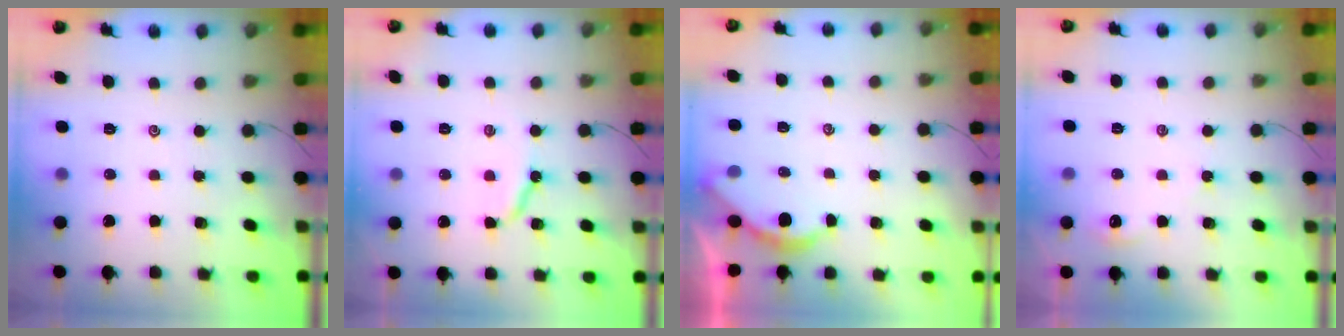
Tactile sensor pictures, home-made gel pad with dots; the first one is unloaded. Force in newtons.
{"total": 7.2, "press": 7.1, "slide": 0.7}
{"total": 1.9, "press": 1.9, "slide": 0.1}
{"total": 2.6, "press": 2.6, "slide": 0.3}